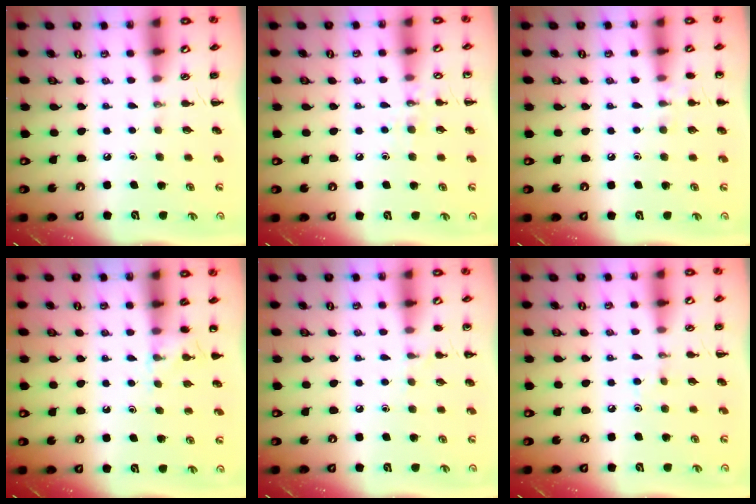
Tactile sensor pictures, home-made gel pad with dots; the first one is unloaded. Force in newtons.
{"total": 7.2, "press": 7.0, "slide": 1.7}
{"total": 6.0, "press": 5.7, "slide": 1.7}
{"total": 5.7, "press": 5.4, "slide": 1.8}
{"total": 6.2, "press": 6.0, "slide": 1.9}
{"total": 2.7, "press": 2.5, "slide": 0.9}